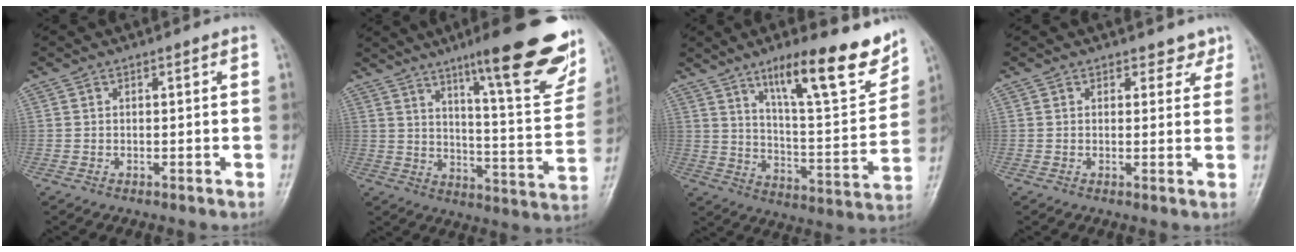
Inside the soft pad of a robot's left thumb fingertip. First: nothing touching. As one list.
[{"total": 24.2, "force": [15.0, 4.5, 18.4], "torque": [-0.220, -0.064, 0.213]}, {"total": 19.4, "force": [12.6, 4.4, 14.0], "torque": [-0.173, -0.068, 0.202]}, {"total": 2.6, "force": [2.0, 1.7, 0.3], "torque": [0.022, -0.012, 0.016]}]